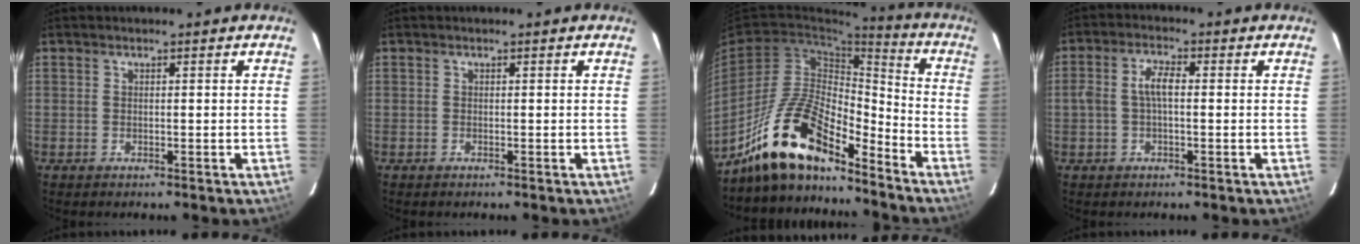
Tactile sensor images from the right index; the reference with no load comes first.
{"total": 0.0}
{"total": 16.6, "force": [-13.0, 4.9, 9.1], "torque": [-0.180, 0.007, -0.243]}
{"total": 4.2, "force": [-0.2, 1.6, 3.9], "torque": [-0.078, 0.011, -0.004]}